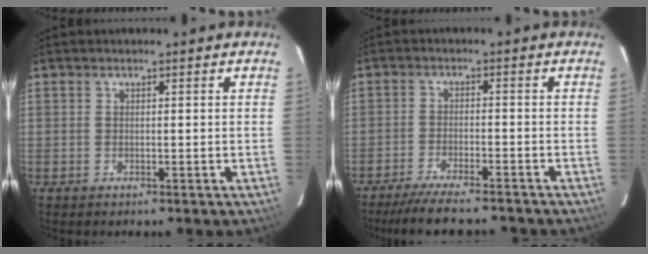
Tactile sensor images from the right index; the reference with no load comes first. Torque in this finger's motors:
{"motor_torque": [0.66, -0.67, 0.34, 0.06]}